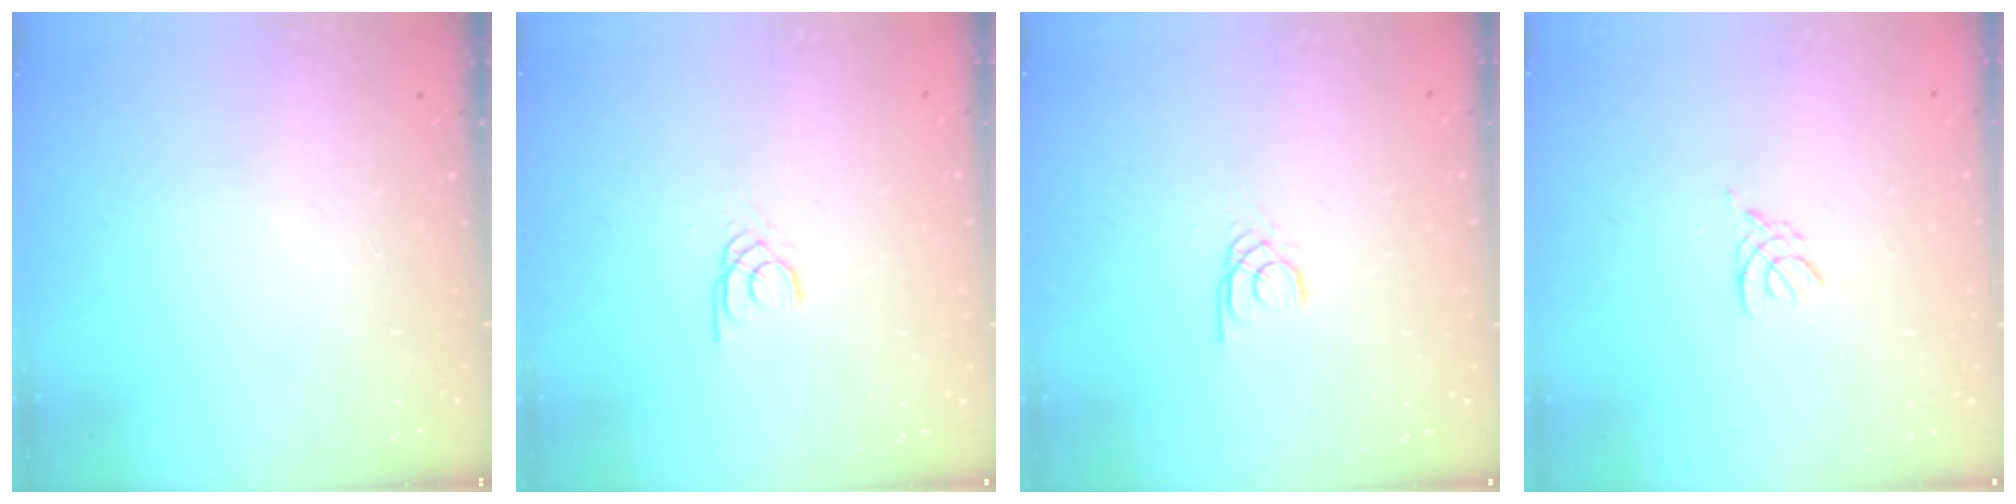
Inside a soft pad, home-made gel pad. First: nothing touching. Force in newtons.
{"total": 1.5, "press": 1.5, "slide": 0.1}
{"total": 1.5, "press": 1.5, "slide": 0.1}
{"total": 2.4, "press": 2.3, "slide": 0.5}